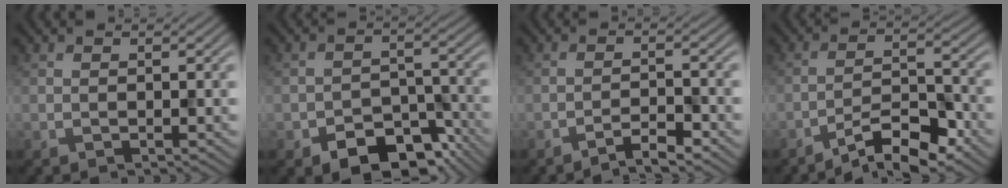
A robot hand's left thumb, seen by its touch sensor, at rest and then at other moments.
{"total": 8.0, "force": [-5.2, 4.6, 3.9], "torque": [-0.055, -0.019, -0.085]}
{"total": 3.0, "force": [-2.5, 0.3, 1.7], "torque": [-0.028, 0.007, -0.050]}
{"total": 7.1, "force": [-5.4, 1.7, 4.3], "torque": [-0.071, 0.009, -0.100]}